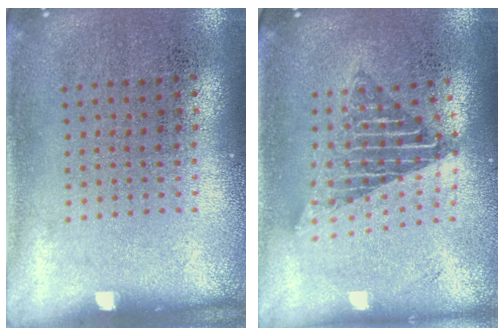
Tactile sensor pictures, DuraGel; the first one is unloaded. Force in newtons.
{"total": 1.6, "press": 1.3, "slide": 0.9}